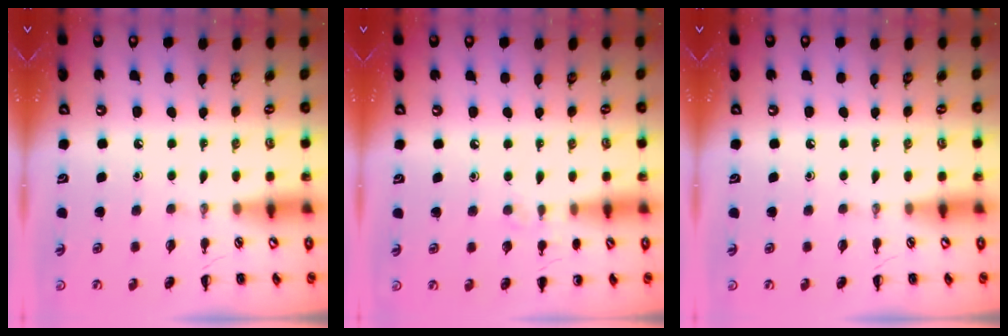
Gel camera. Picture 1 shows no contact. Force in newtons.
{"total": 5.1, "press": 4.9, "slide": 1.7}
{"total": 0.0}